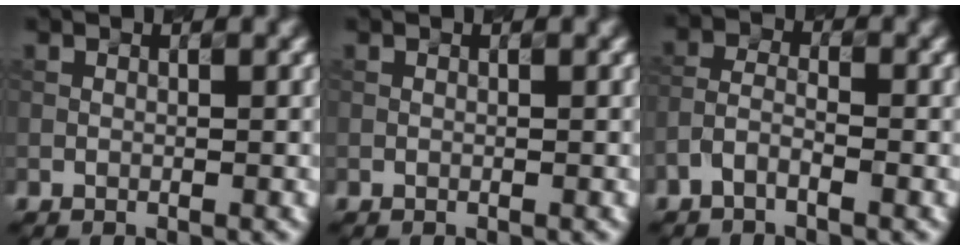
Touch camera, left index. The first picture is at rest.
{"total": 0.0}
{"total": 2.3, "force": [-1.5, 1.0, 1.3], "torque": [-0.032, 0.009, -0.036]}